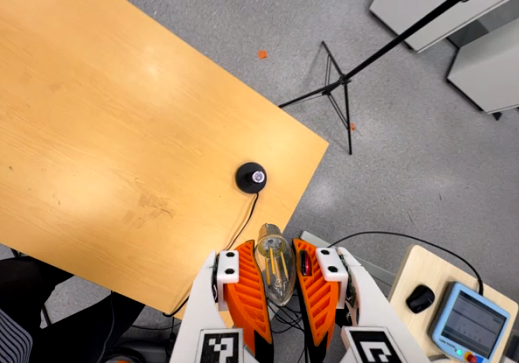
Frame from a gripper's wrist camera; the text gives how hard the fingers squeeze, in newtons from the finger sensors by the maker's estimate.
{"total": 21.3, "left": 25.7, "right": 17.0}